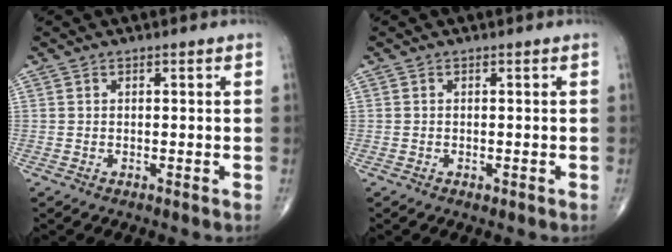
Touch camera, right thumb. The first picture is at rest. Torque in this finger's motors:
{"motor_torque": [0.29, 0.13, 0.21, -0.22, -0.02]}